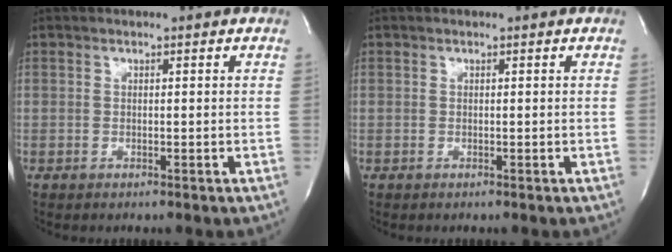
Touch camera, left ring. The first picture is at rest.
{"total": 0.0}